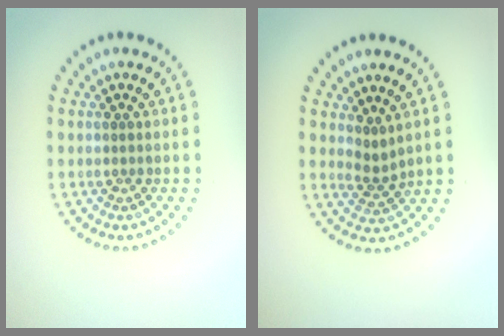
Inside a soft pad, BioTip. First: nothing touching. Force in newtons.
{"total": 1.9, "press": 1.1, "slide": 1.5}